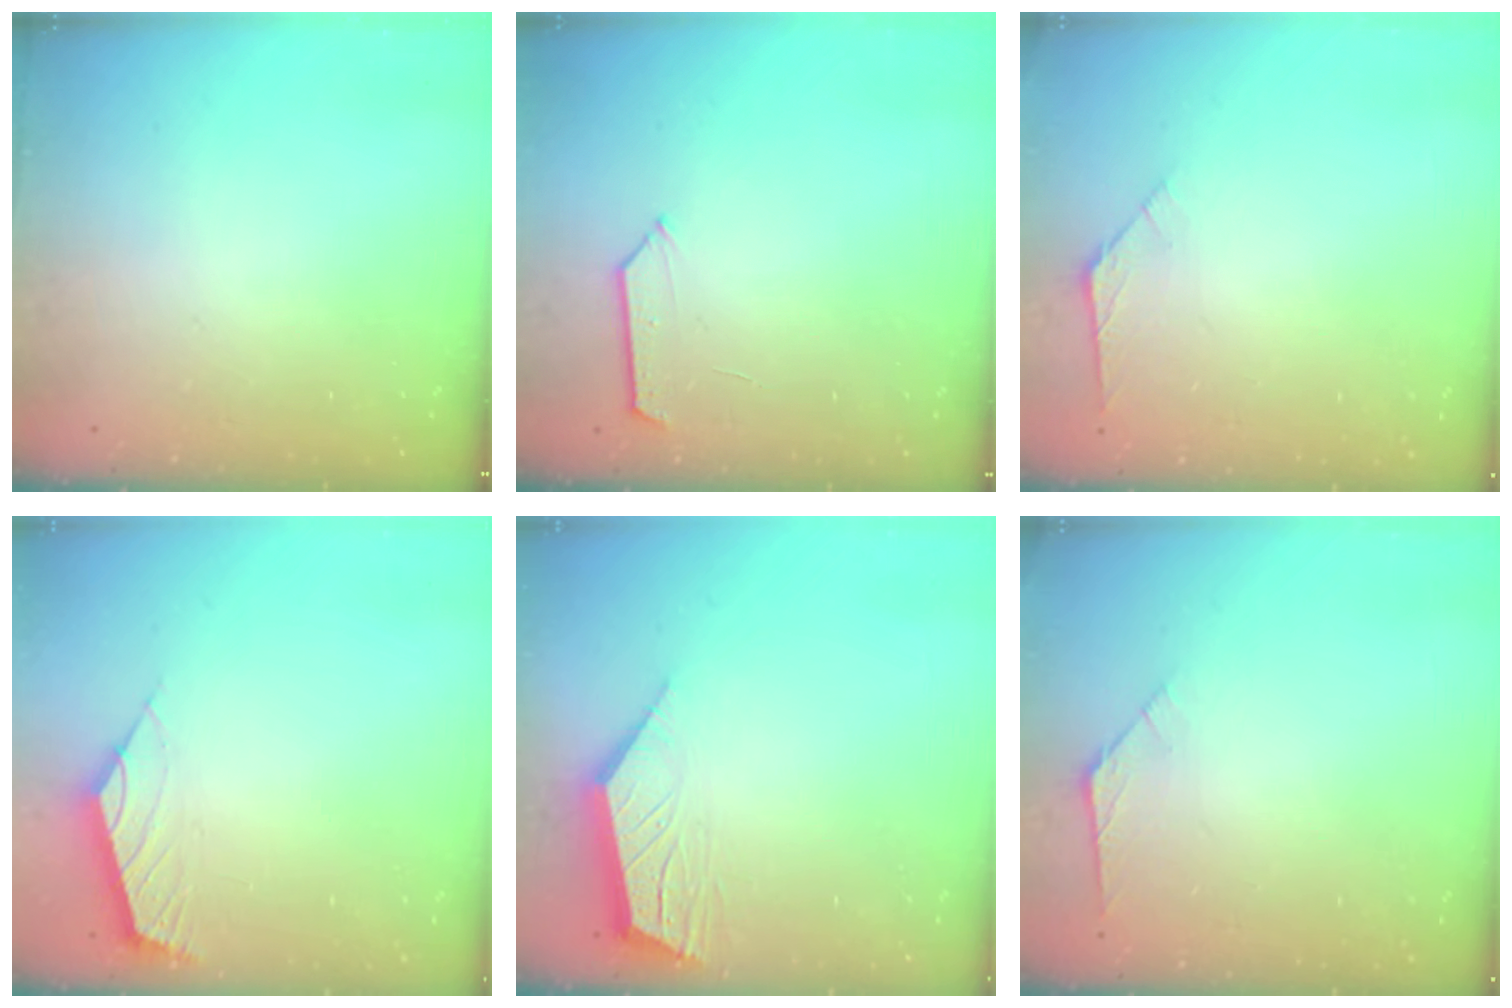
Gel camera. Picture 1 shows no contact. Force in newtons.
{"total": 4.1, "press": 4.0, "slide": 0.6}
{"total": 2.5, "press": 2.4, "slide": 0.7}
{"total": 2.3, "press": 2.2, "slide": 0.5}
{"total": 5.5, "press": 5.4, "slide": 0.4}
{"total": 2.5, "press": 2.4, "slide": 0.7}